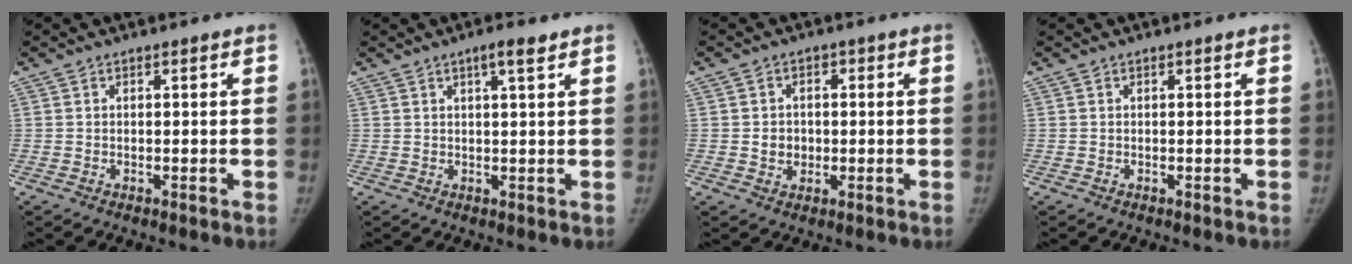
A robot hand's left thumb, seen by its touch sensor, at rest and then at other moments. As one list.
[{"total": 3.2, "force": [1.9, 0.4, 2.5], "torque": [-0.041, -0.008, 0.032]}, {"total": 3.8, "force": [-0.3, 3.5, 1.6], "torque": [-0.002, 0.005, -0.004]}, {"total": 0.0}]